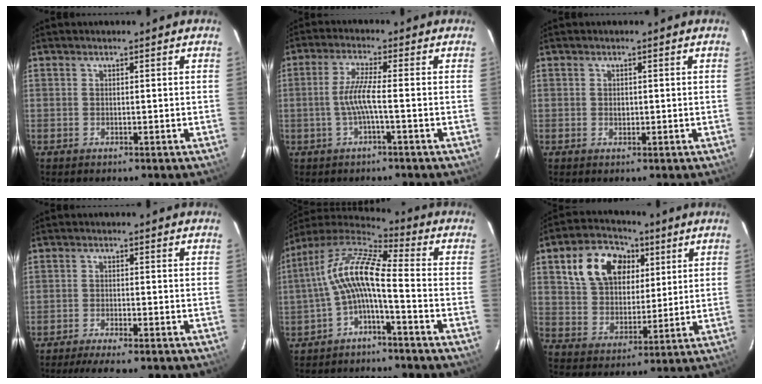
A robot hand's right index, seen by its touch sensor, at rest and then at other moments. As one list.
[{"total": 5.0, "force": [-1.3, -0.3, 4.8], "torque": [-0.104, 0.000, -0.023]}, {"total": 1.1, "force": [0.0, 0.9, 0.6], "torque": [-0.009, 0.002, 0.001]}, {"total": 6.8, "force": [-5.7, 0.8, 3.6], "torque": [-0.082, -0.017, -0.094]}, {"total": 11.0, "force": [-2.2, 2.2, 10.6], "torque": [-0.218, 0.020, -0.049]}, {"total": 14.9, "force": [6.0, 10.4, 8.9], "torque": [-0.187, 0.044, 0.116]}]